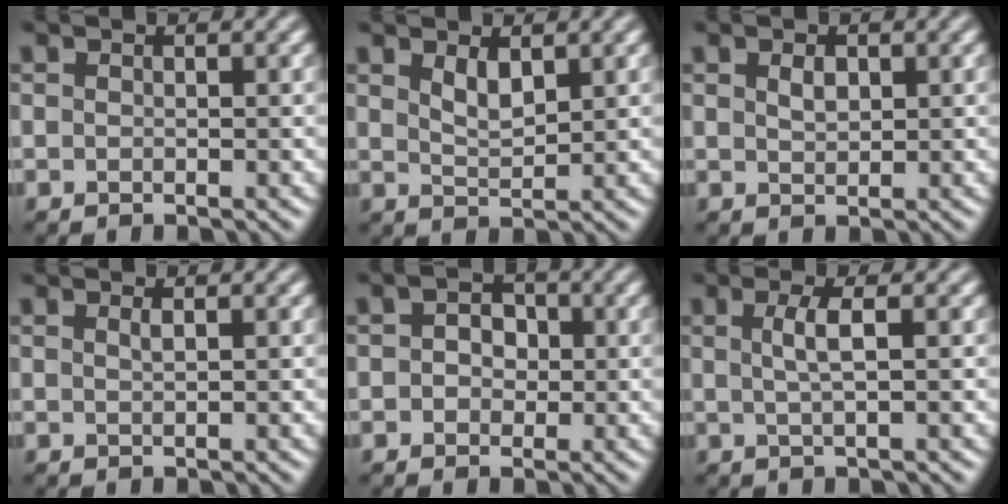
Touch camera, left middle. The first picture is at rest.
{"total": 2.0, "force": [1.2, 0.7, 1.4], "torque": [-0.029, -0.005, 0.027]}
{"total": 1.3, "force": [0.6, 0.7, 0.9], "torque": [-0.017, 0.001, 0.014]}
{"total": 0.7, "force": [0.3, 0.2, 0.6], "torque": [-0.006, 0.002, 0.005]}
{"total": 2.5, "force": [0.2, 2.1, 1.5], "torque": [-0.012, 0.007, -0.012]}
{"total": 2.4, "force": [0.4, 0.6, 2.3], "torque": [-0.042, 0.003, 0.006]}